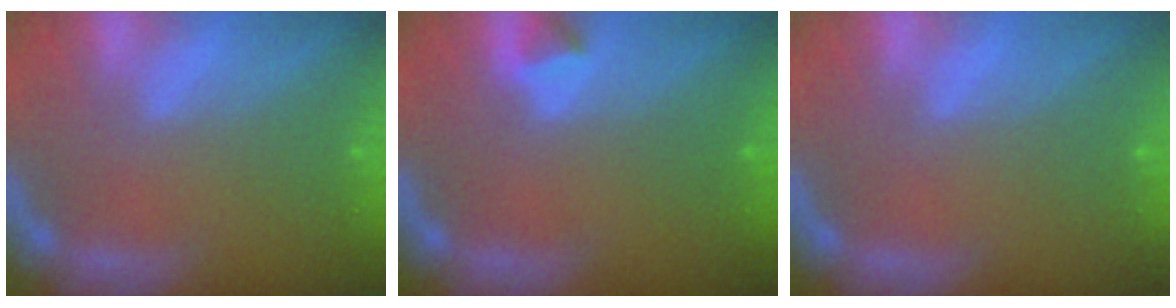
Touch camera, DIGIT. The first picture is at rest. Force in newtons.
{"total": 0.9}
{"total": 0.0}